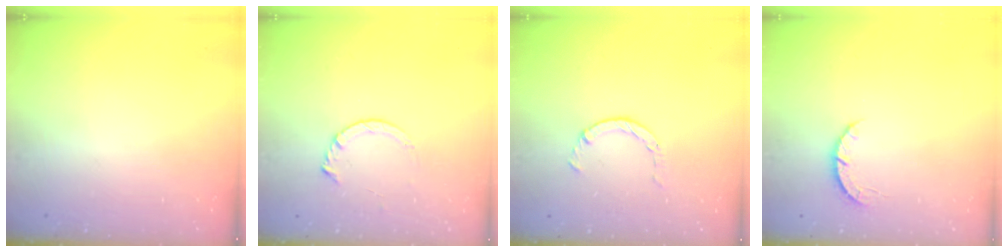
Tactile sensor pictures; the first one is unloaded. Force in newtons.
{"total": 3.7, "press": 3.7, "slide": 0.5}
{"total": 2.1, "press": 2.1, "slide": 0.3}
{"total": 2.7, "press": 2.6, "slide": 0.4}